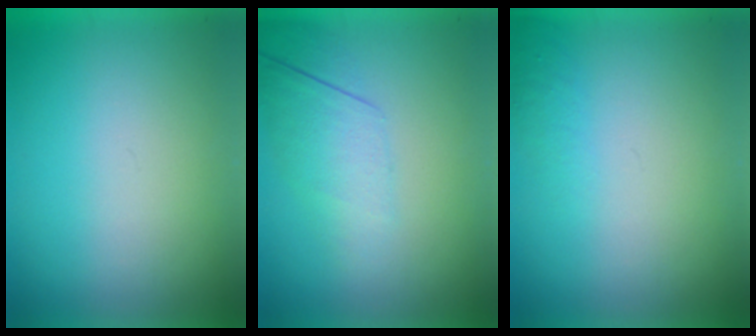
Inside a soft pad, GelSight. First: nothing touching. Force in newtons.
{"total": 2.2}
{"total": 1.0}